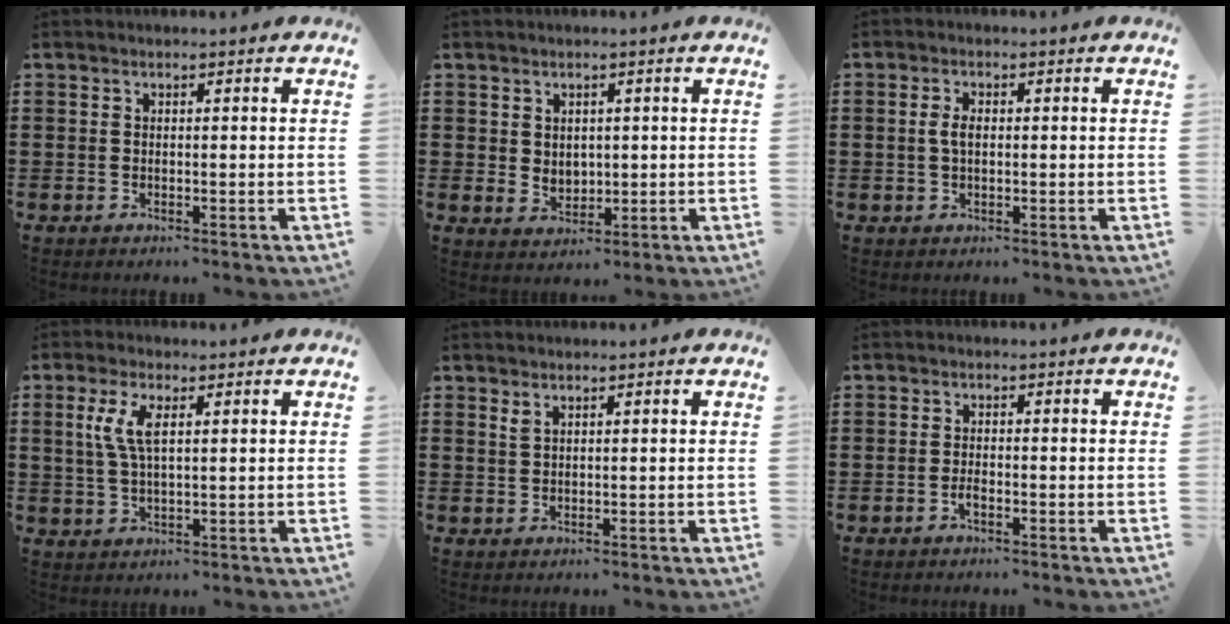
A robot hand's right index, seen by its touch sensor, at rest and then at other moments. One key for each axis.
{"total": 2.6, "fx": 1.3, "fy": 2.2, "fz": 0.6, "tx": -0.012, "ty": 0.006, "tz": 0.022}
{"total": 2.4, "fx": 0.1, "fy": 1.3, "fz": 2.1, "tx": -0.043, "ty": 0.006, "tz": 0.000}
{"total": 5.2, "fx": 1.7, "fy": 1.9, "fz": 4.6, "tx": -0.104, "ty": 0.006, "tz": 0.025}
{"total": 1.1, "fx": 0.8, "fy": 0.5, "fz": 0.6, "tx": -0.015, "ty": 0.003, "tz": 0.014}
{"total": 1.3, "fx": -0.8, "fy": 0.4, "fz": 0.9, "tx": -0.019, "ty": -0.004, "tz": -0.013}